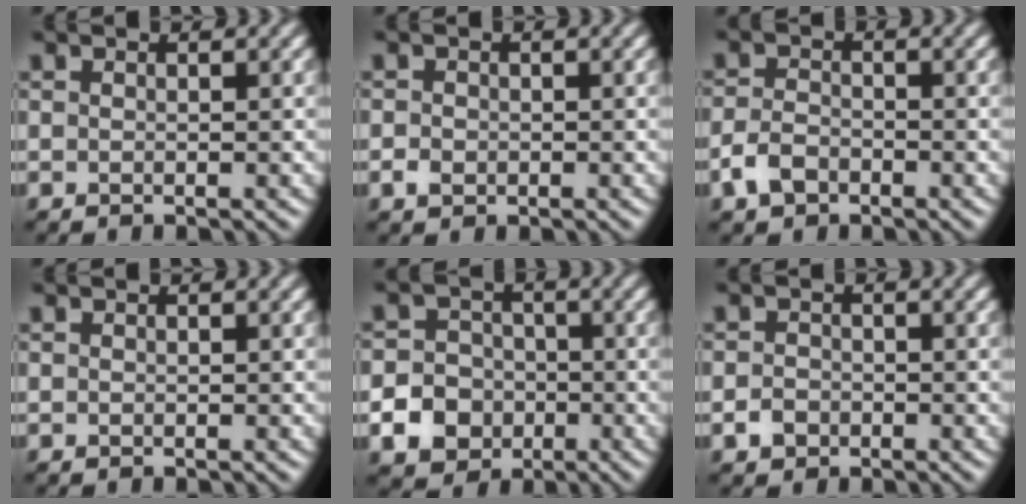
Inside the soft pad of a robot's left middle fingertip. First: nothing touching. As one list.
[{"total": 1.1, "force": [-0.8, 0.8, 0.2], "torque": [-0.001, -0.002, -0.015]}, {"total": 2.8, "force": [-2.2, 1.4, 1.0], "torque": [-0.024, -0.001, -0.048]}, {"total": 0.0}, {"total": 8.0, "force": [-4.0, 6.8, 1.6], "torque": [-0.031, -0.026, -0.084]}, {"total": 1.6, "force": [-1.2, 0.9, 0.2], "torque": [0.002, 0.001, -0.023]}]